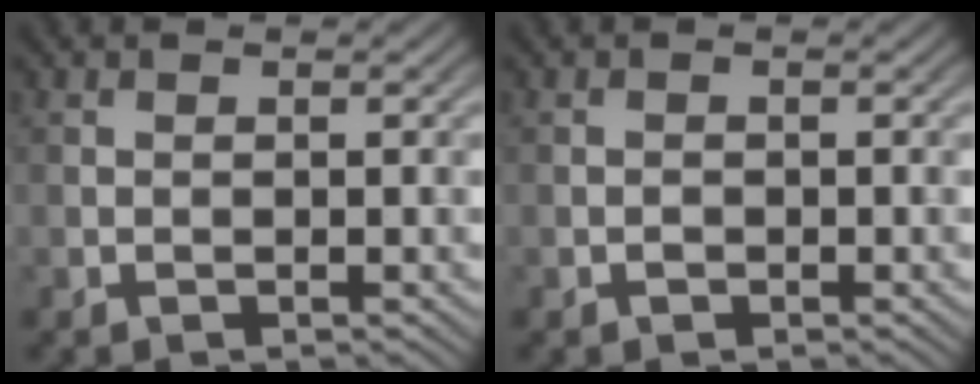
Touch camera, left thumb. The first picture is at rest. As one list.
[{"total": 0.8, "force": [-0.4, 0.6, 0.3], "torque": [-0.004, -0.001, -0.008]}]